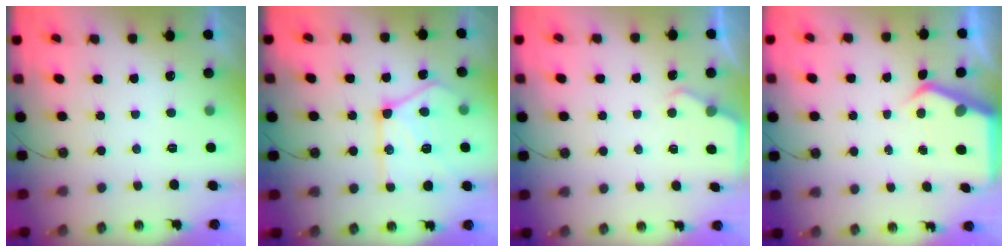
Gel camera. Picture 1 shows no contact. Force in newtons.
{"total": 18.1, "press": 18.0, "slide": 1.4}
{"total": 3.3, "press": 3.3, "slide": 0.5}
{"total": 4.4, "press": 4.4, "slide": 0.4}